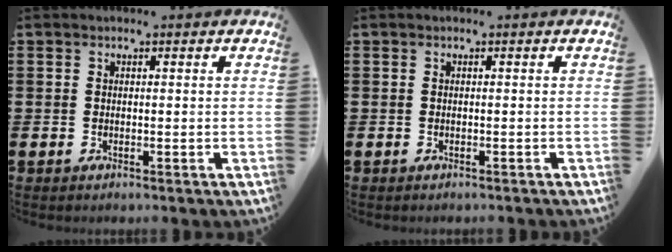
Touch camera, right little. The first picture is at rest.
{"total": 0.0}